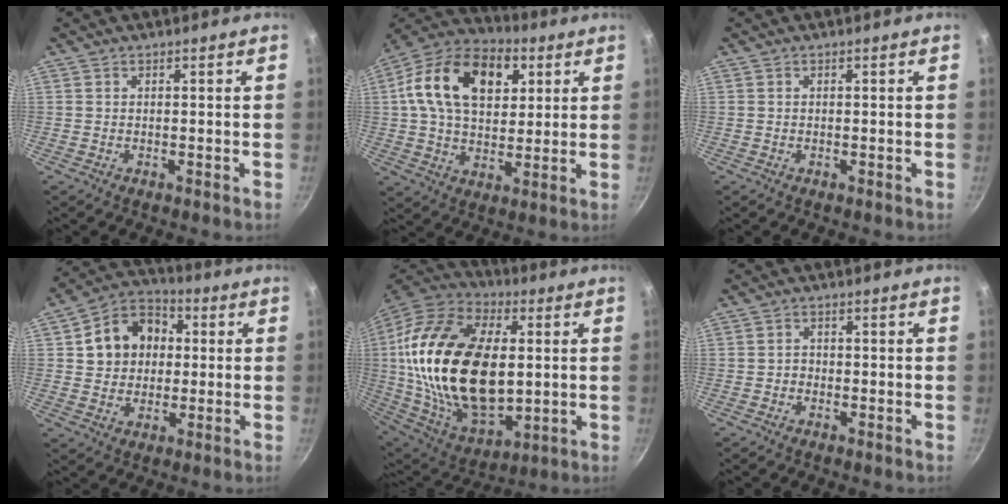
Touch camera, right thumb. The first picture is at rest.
{"total": 20.5, "force": [5.9, 13.3, 14.5], "torque": [-0.222, 0.007, 0.087]}
{"total": 0.0}
{"total": 13.1, "force": [2.0, 10.8, 7.0], "torque": [-0.088, 0.022, 0.020]}
{"total": 33.5, "force": [3.0, 19.5, 27.0], "torque": [-0.498, -0.005, 0.053]}
{"total": 1.4, "force": [-0.7, 1.2, 0.4], "torque": [0.001, 0.008, -0.011]}